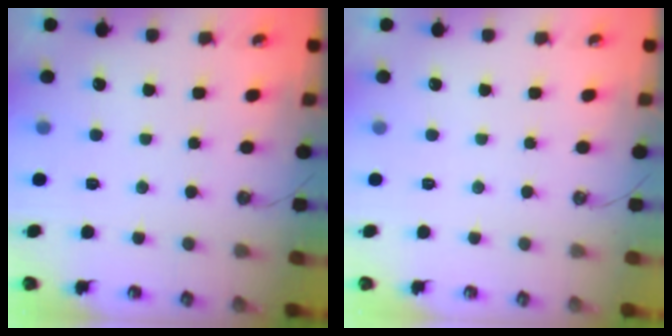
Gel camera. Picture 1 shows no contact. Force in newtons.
{"total": 0.0}